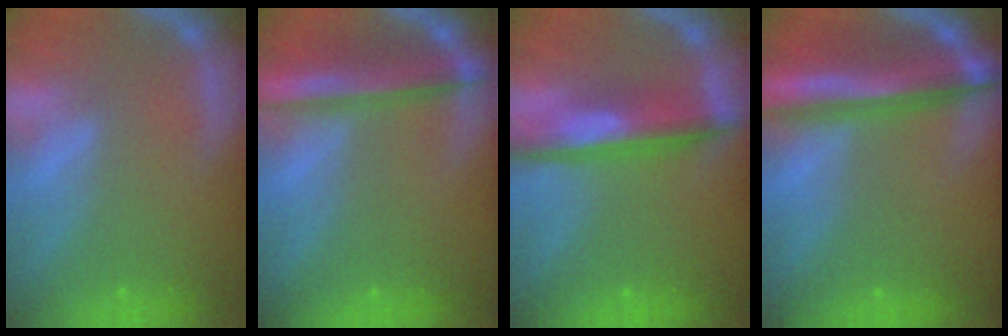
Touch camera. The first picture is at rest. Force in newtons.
{"total": 5.5}
{"total": 5.5}
{"total": 8.6}